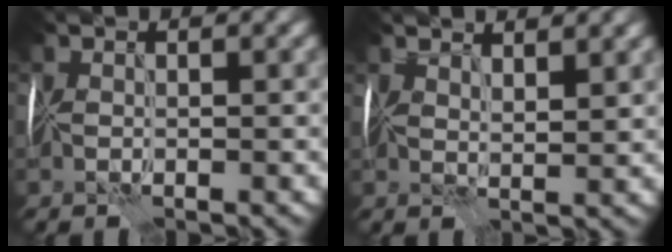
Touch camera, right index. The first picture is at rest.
{"total": 3.5, "force": [3.1, 0.7, 1.5], "torque": [-0.029, 0.004, 0.048]}